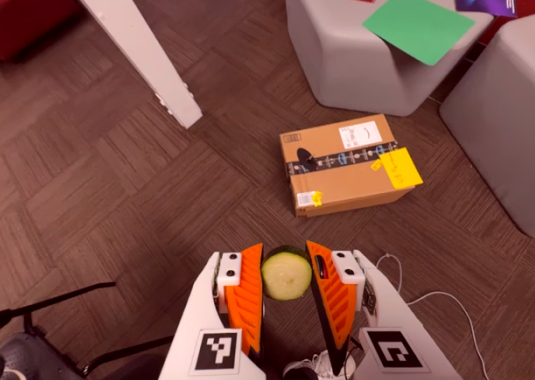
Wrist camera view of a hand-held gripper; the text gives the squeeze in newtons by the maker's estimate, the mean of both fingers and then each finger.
{"total": 11.9, "left": 13.3, "right": 10.5}